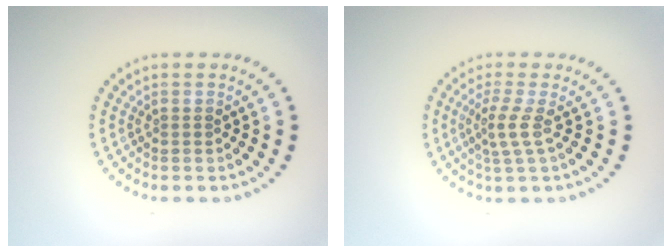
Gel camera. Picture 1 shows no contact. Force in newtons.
{"total": 2.2, "press": 1.5, "slide": 1.6}